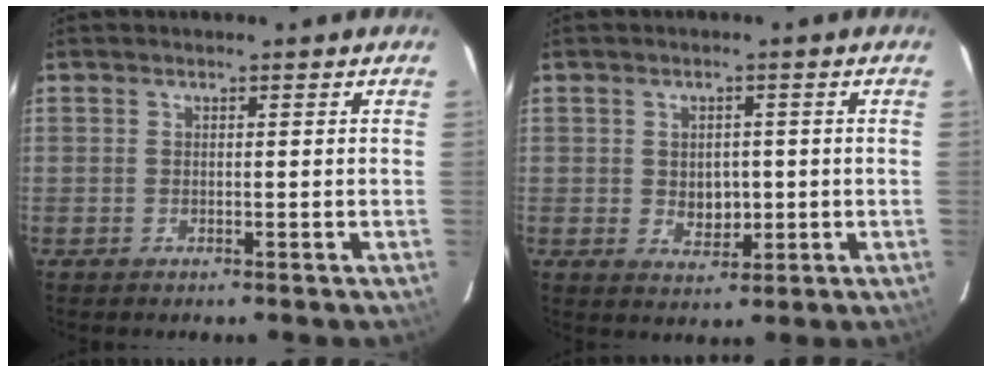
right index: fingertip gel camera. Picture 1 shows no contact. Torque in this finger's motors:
{"motor_torque": [0.02, 0.06, 0.03, 0.00]}